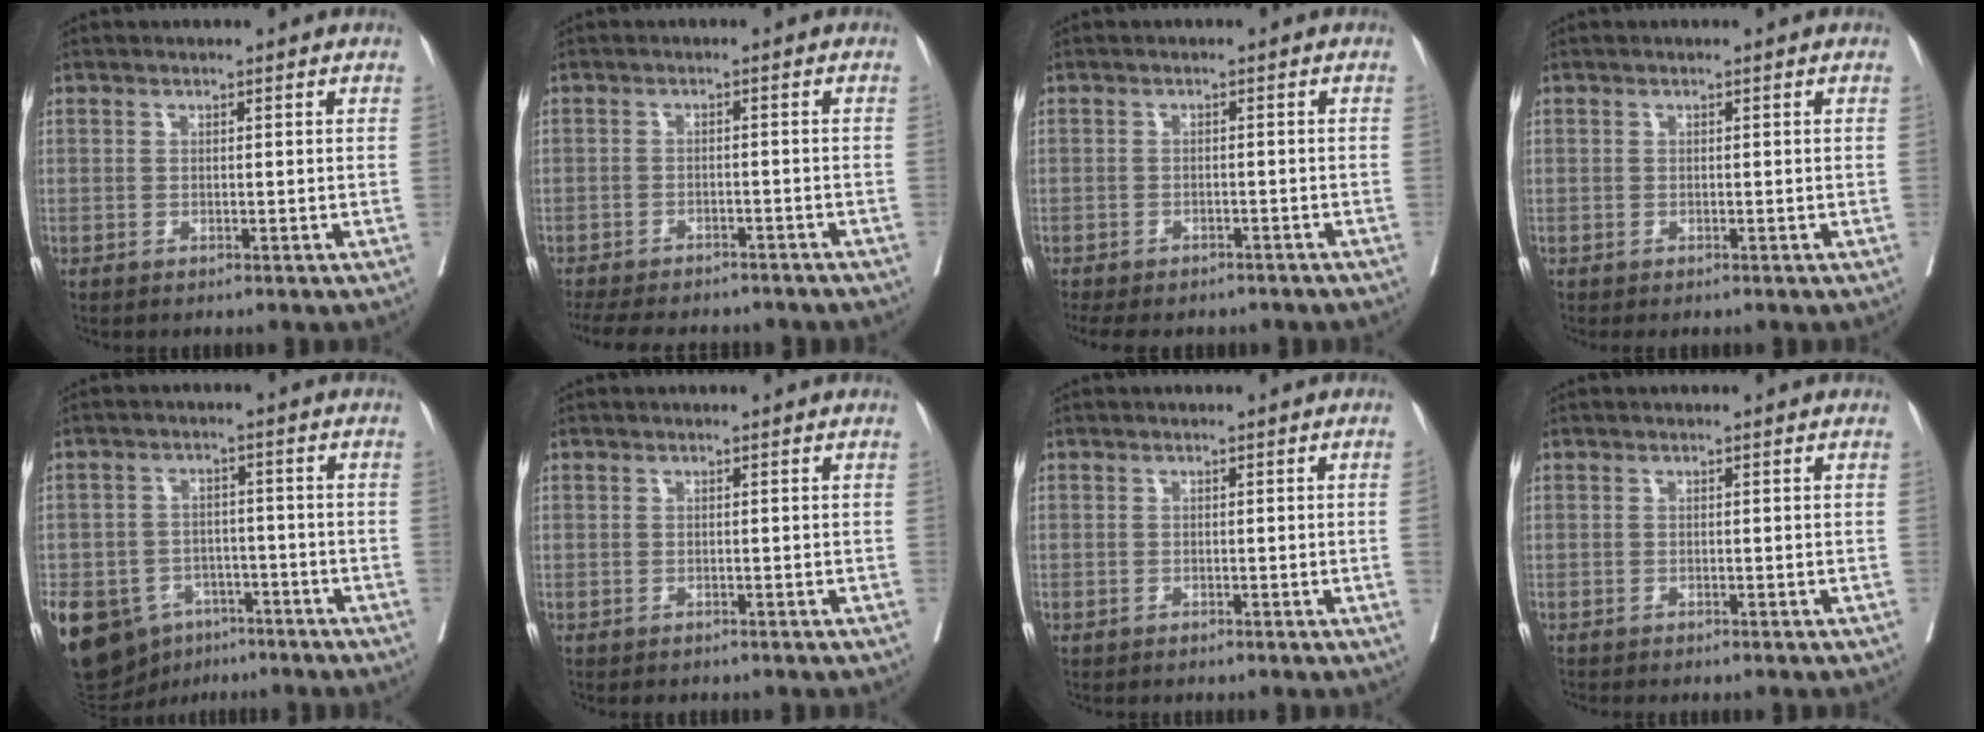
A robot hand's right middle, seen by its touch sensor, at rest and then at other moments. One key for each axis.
{"total": 16.2, "fx": -14.1, "fy": 4.5, "fz": 6.7, "tx": -0.148, "ty": -0.016, "tz": -0.180}
{"total": 11.7, "fx": -9.8, "fy": 4.0, "fz": 4.9, "tx": -0.087, "ty": -0.003, "tz": -0.116}
{"total": 0.0}
{"total": 17.3, "fx": -9.4, "fy": 12.1, "fz": 7.9, "tx": -0.191, "ty": 0.005, "tz": -0.136}
{"total": 0.8, "fx": -0.7, "fy": 0.5, "fz": 0.1, "tx": -0.006, "ty": 0.002, "tz": -0.010}
{"total": 0.8, "fx": -0.2, "fy": -0.2, "fz": 0.7, "tx": -0.009, "ty": 0.003, "tz": -0.003}
{"total": 0.8, "fx": -0.7, "fy": 0.0, "fz": 0.2, "tx": 0.001, "ty": 0.001, "tz": -0.013}